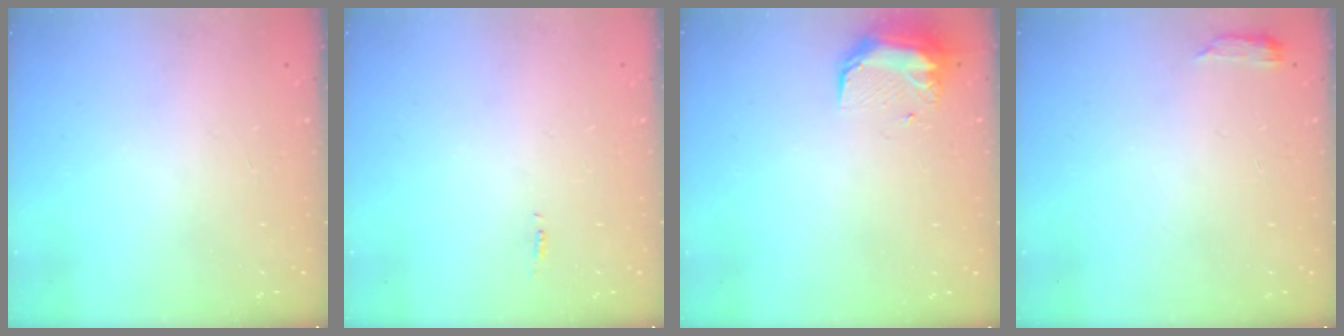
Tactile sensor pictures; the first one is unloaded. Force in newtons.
{"total": 13.4, "press": 4.9, "slide": 12.4}
{"total": 10.0, "press": 9.6, "slide": 2.8}
{"total": 2.8, "press": 2.8, "slide": 0.5}